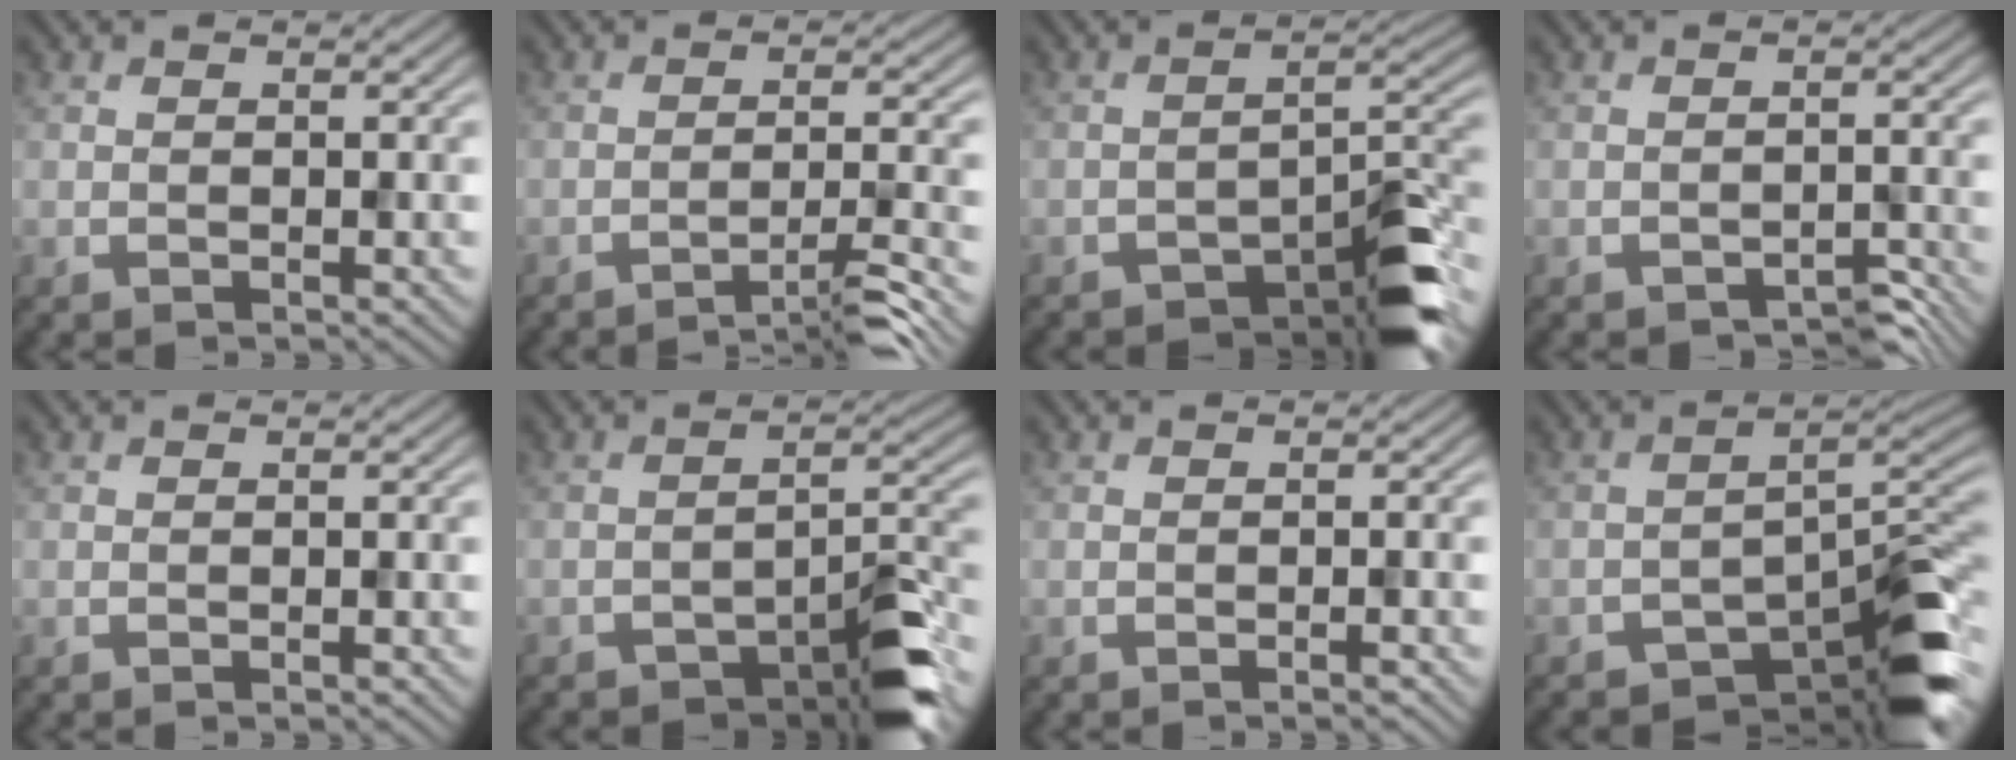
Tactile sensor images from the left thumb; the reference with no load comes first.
{"total": 4.9, "force": [-3.7, 0.2, 3.2], "torque": [-0.043, 0.018, -0.076]}
{"total": 7.9, "force": [-5.5, 2.5, 5.1], "torque": [-0.059, 0.007, -0.091]}
{"total": 2.3, "force": [-2.1, 0.5, 0.9], "torque": [-0.009, 0.003, -0.032]}
{"total": 0.0}
{"total": 7.1, "force": [-5.0, 2.1, 4.6], "torque": [-0.056, 0.007, -0.080]}
{"total": 0.8, "force": [-0.6, 0.0, 0.6], "torque": [-0.007, 0.002, -0.012]}
{"total": 9.6, "force": [-6.4, 3.3, 6.4], "torque": [-0.070, 0.003, -0.110]}